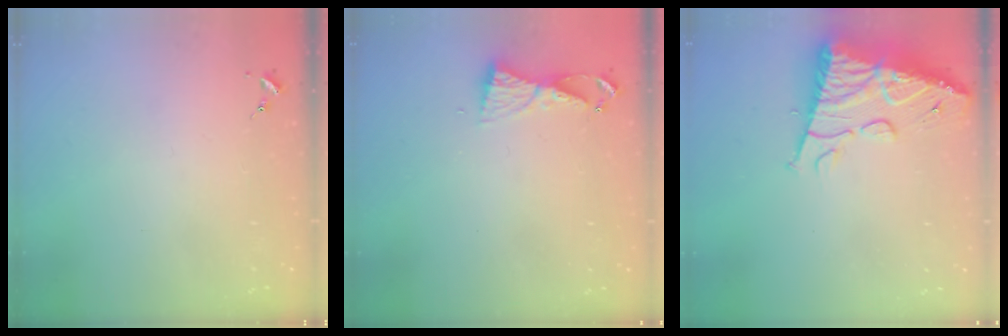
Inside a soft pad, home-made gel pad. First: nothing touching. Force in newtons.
{"total": 5.4, "press": 5.4, "slide": 0.5}
{"total": 16.3, "press": 16.3, "slide": 1.7}